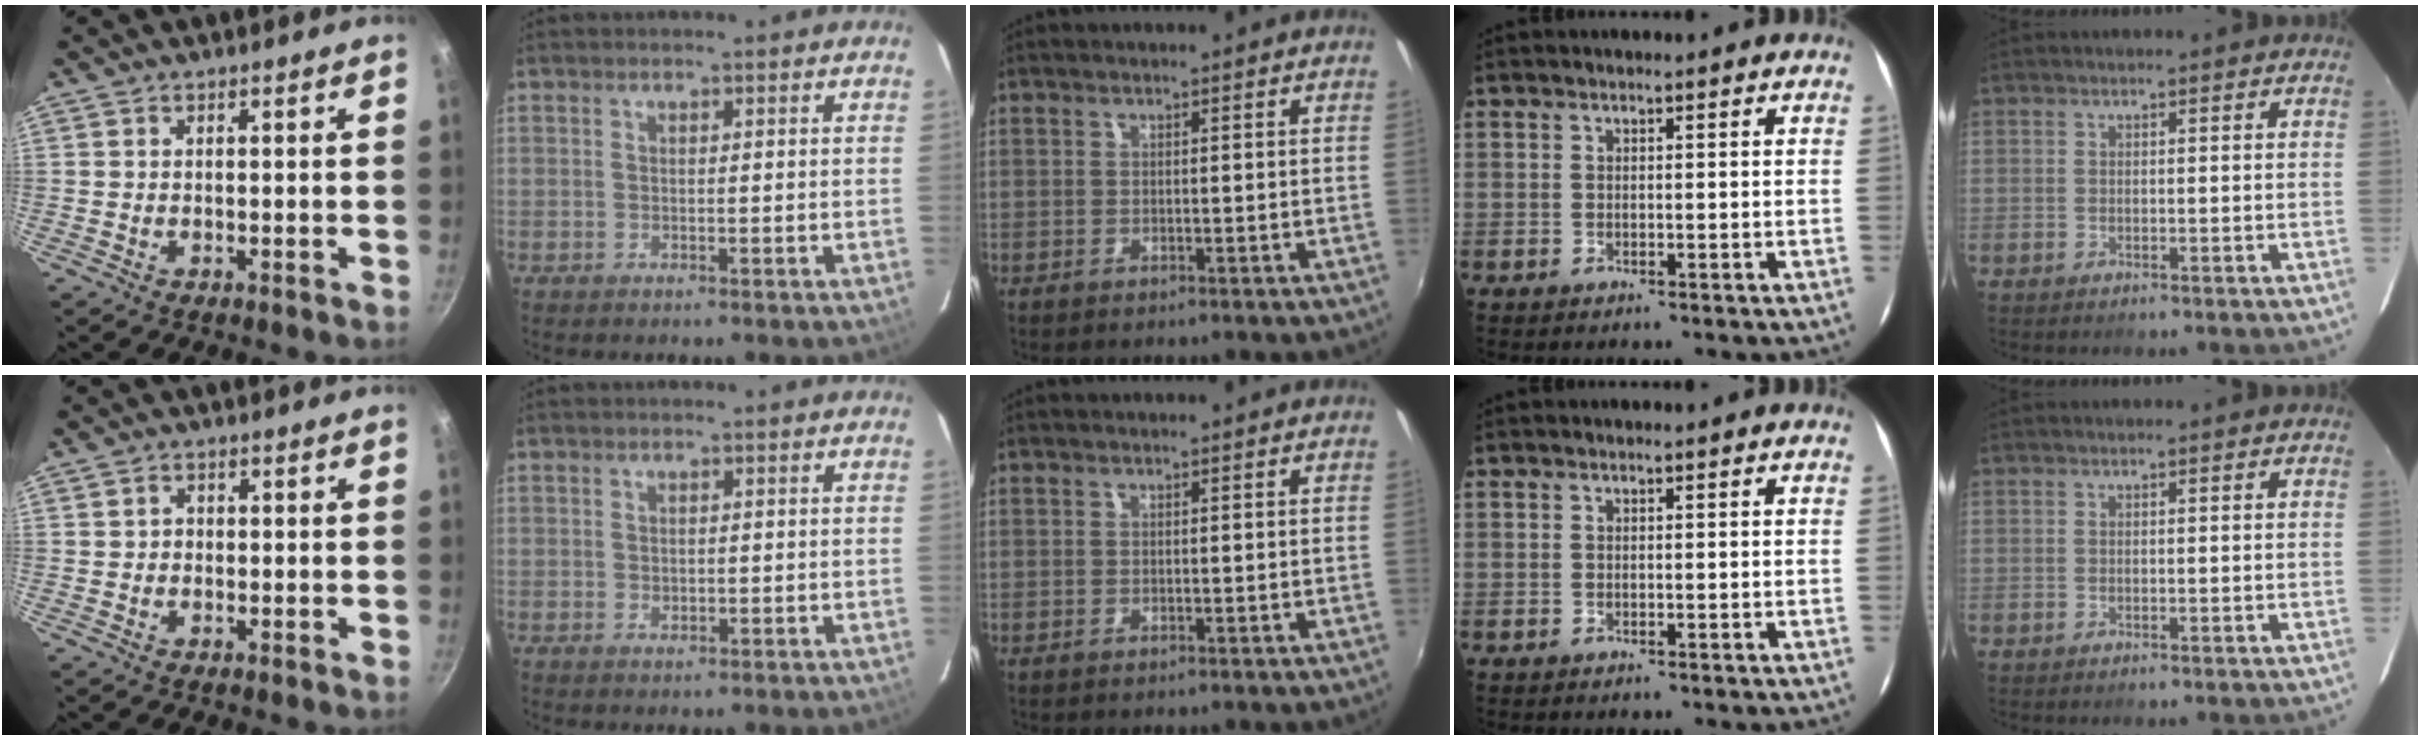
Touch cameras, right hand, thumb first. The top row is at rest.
{"thumb": {"total": 1.3, "force": [0.0, 1.2, 0.5], "torque": [-0.006, 0.003, -0.002]}, "index": {"total": 1.3, "force": [-0.1, 1.1, 0.6], "torque": [-0.008, 0.000, 0.000]}}